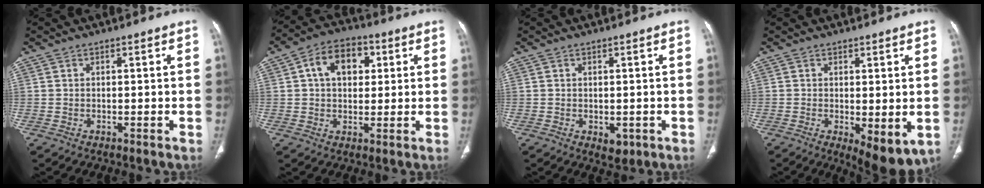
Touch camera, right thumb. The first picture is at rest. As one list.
[{"total": 10.1, "force": [2.6, 7.0, 6.7], "torque": [-0.082, 0.011, 0.035]}, {"total": 2.4, "force": [-0.7, 1.5, 1.8], "torque": [-0.015, -0.003, -0.001]}, {"total": 7.6, "force": [-1.5, 2.7, 6.9], "torque": [-0.102, -0.025, -0.016]}]